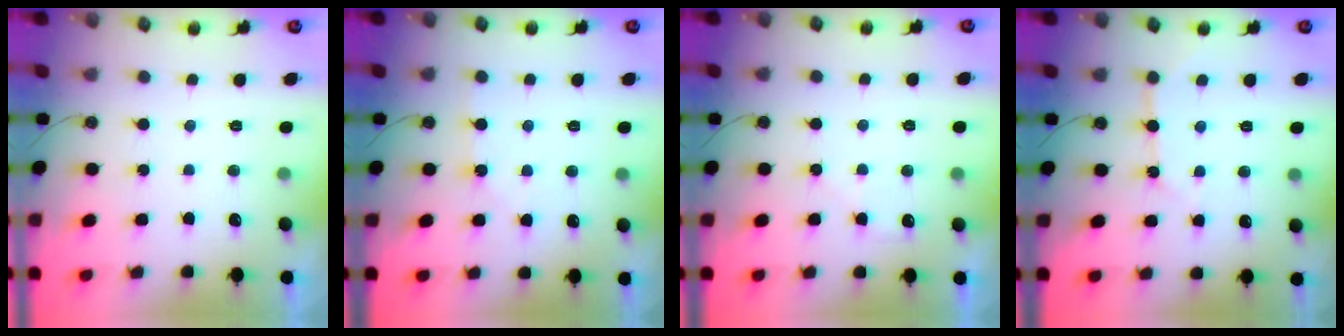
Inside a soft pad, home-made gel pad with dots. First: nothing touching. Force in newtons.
{"total": 4.1, "press": 4.0, "slide": 0.7}
{"total": 4.6, "press": 4.5, "slide": 0.8}
{"total": 5.1, "press": 5.0, "slide": 0.6}